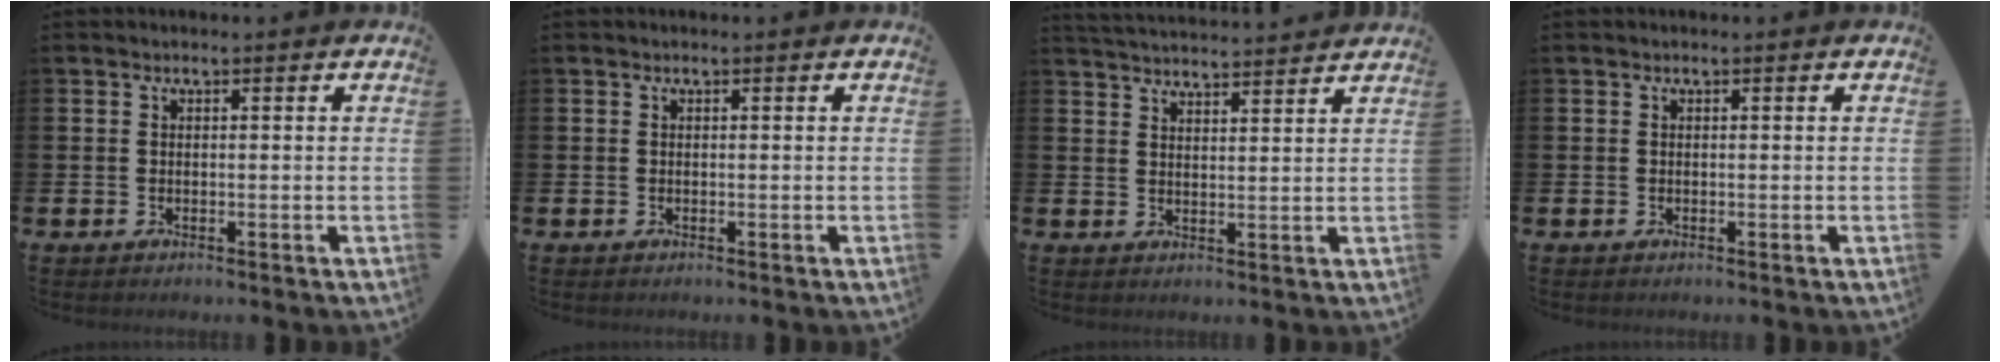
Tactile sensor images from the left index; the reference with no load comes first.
{"total": 0.0}
{"total": 4.0, "force": [4.0, -0.2, 0.1], "torque": [-0.010, -0.027, 0.072]}
{"total": 0.0}